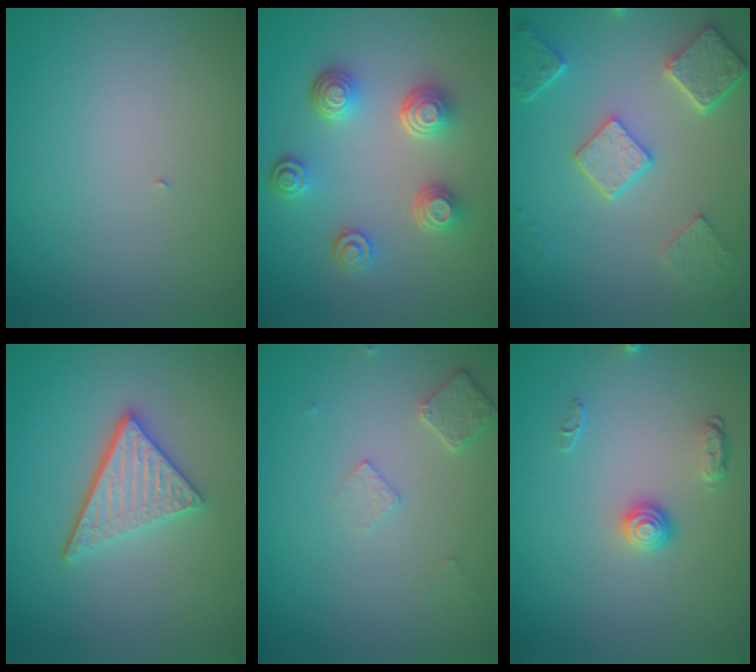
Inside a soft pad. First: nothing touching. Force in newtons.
{"total": 4.4, "press": 3.4, "slide": 2.8}
{"total": 4.9, "press": 3.9, "slide": 3.0}
{"total": 3.9, "press": 3.1, "slide": 2.4}
{"total": 1.8, "press": 1.8, "slide": 0.3}
{"total": 1.7, "press": 1.4, "slide": 1.0}